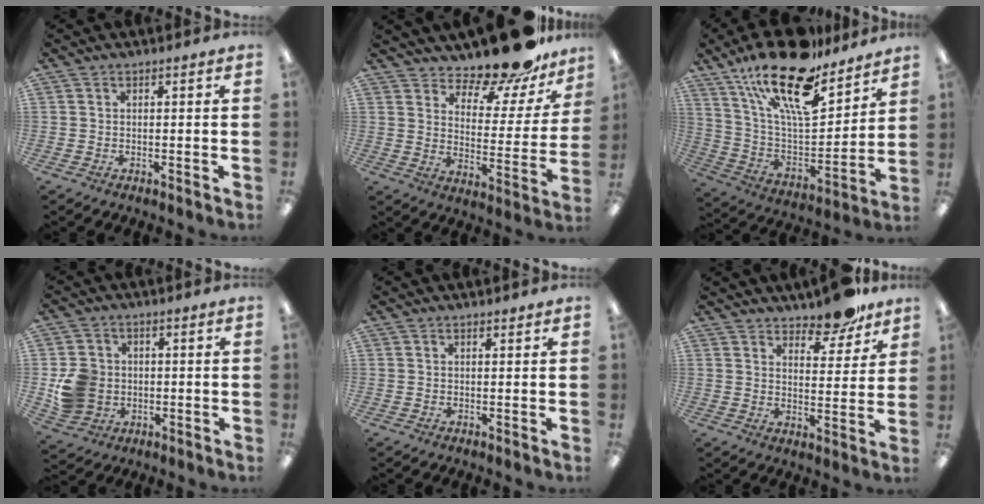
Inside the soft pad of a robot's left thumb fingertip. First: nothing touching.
{"total": 15.5, "force": [13.9, 4.3, 5.2], "torque": [-0.070, -0.120, 0.238]}
{"total": 23.6, "force": [16.5, 8.4, 14.6], "torque": [-0.251, -0.107, 0.283]}
{"total": 8.9, "force": [-0.5, 8.1, 3.5], "torque": [-0.079, 0.018, -0.003]}
{"total": 0.8, "force": [0.7, 0.2, 0.1], "torque": [0.005, -0.003, 0.012]}
{"total": 9.2, "force": [8.3, 2.8, 3.1], "torque": [-0.029, -0.060, 0.147]}